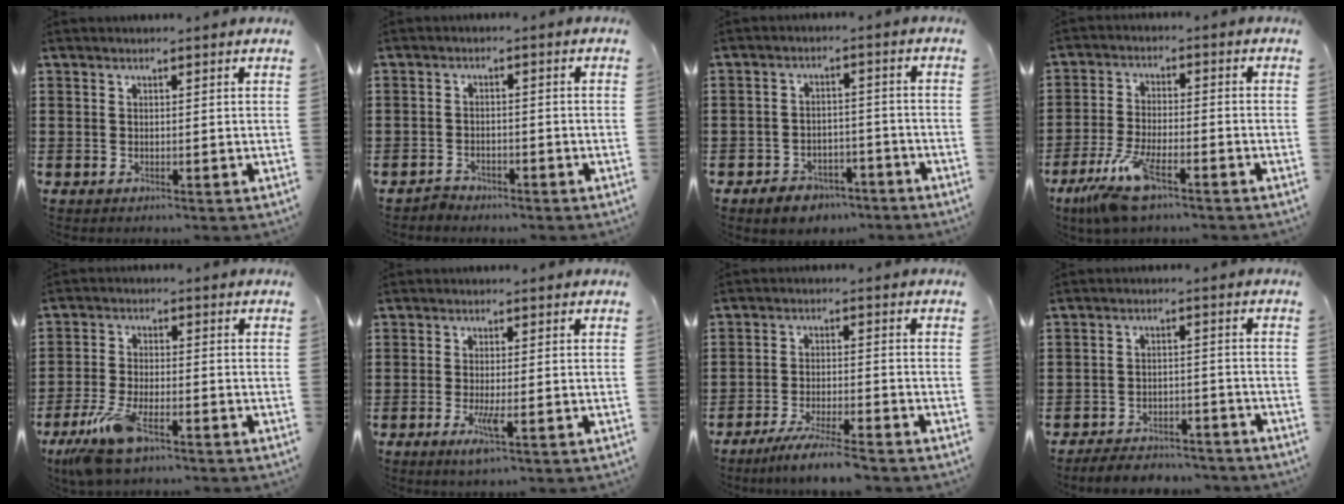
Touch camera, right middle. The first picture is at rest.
{"total": 1.7, "force": [-1.6, 0.6, 0.0], "torque": [-0.006, 0.002, -0.034]}
{"total": 3.8, "force": [-3.5, 1.3, 0.3], "torque": [-0.012, 0.010, -0.073]}
{"total": 8.8, "force": [-5.8, 2.2, 6.2], "torque": [-0.140, -0.012, -0.110]}
{"total": 7.8, "force": [-5.0, 2.5, 5.5], "torque": [-0.131, -0.013, -0.095]}
{"total": 3.4, "force": [-1.2, 0.4, 3.2], "torque": [-0.068, -0.014, -0.023]}
{"total": 5.3, "force": [-4.7, -0.1, 2.4], "torque": [-0.051, -0.013, -0.089]}
{"total": 4.2, "force": [-4.1, 0.7, 0.2], "torque": [-0.007, 0.008, -0.087]}